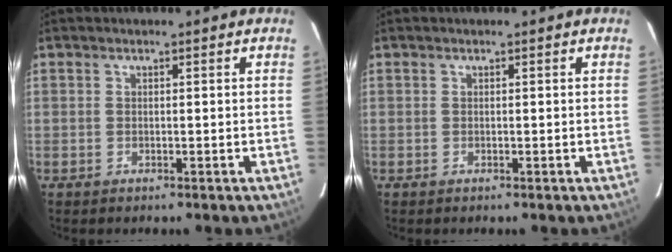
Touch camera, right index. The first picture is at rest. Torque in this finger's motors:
{"motor_torque": [0.00, 0.00, 0.02, 0.00]}